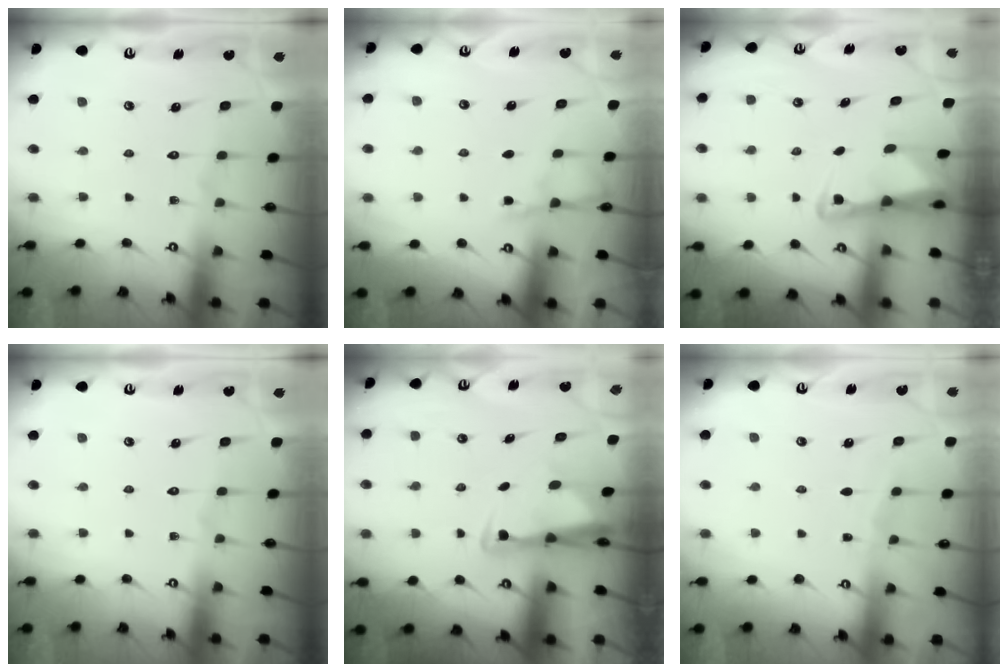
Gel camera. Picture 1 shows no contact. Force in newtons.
{"total": 3.3, "press": 3.2, "slide": 0.5}
{"total": 2.6, "press": 2.5, "slide": 0.6}
{"total": 0.0}
{"total": 2.9, "press": 2.7, "slide": 0.9}
{"total": 2.2, "press": 2.1, "slide": 0.4}